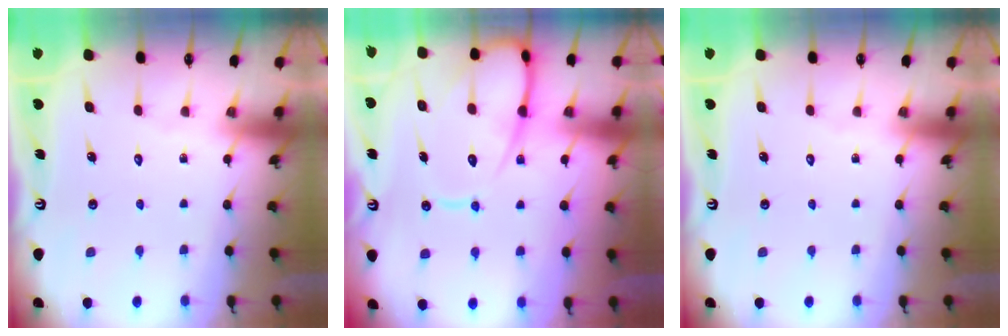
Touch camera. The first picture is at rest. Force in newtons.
{"total": 13.0, "press": 12.9, "slide": 1.3}
{"total": 0.0}